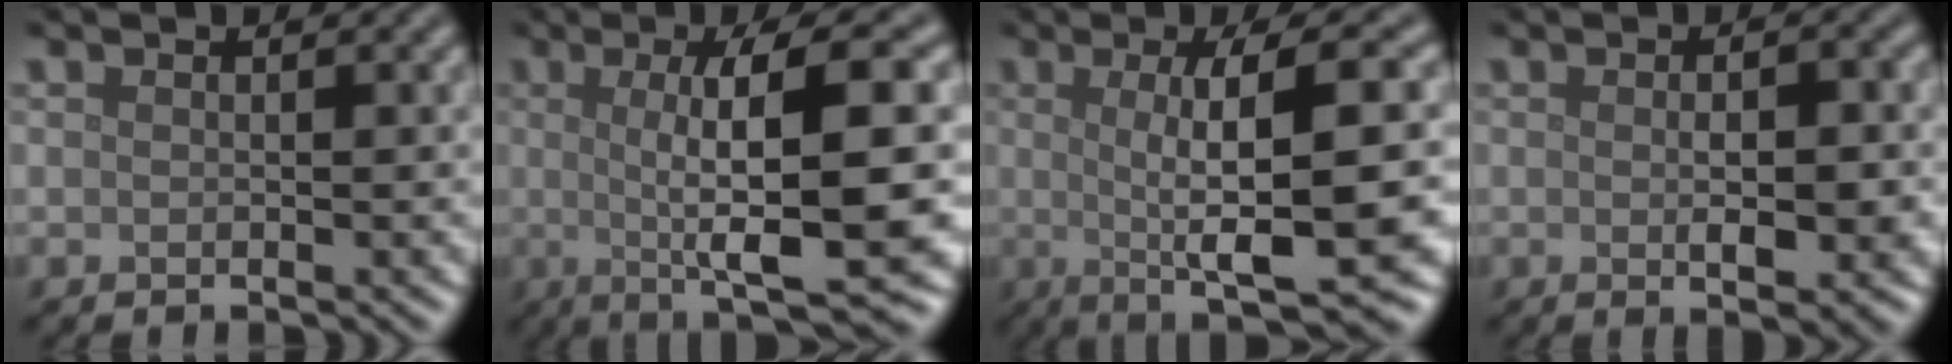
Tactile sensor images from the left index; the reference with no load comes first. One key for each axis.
{"total": 11.9, "fx": -0.1, "fy": 2.7, "fz": 11.6, "tx": -0.144, "ty": 0.006, "tz": -0.005}
{"total": 10.8, "fx": 0.0, "fy": 2.4, "fz": 10.5, "tx": -0.129, "ty": 0.009, "tz": -0.003}
{"total": 3.8, "fx": -0.2, "fy": 1.1, "fz": 3.7, "tx": -0.059, "ty": -0.003, "tz": -0.001}